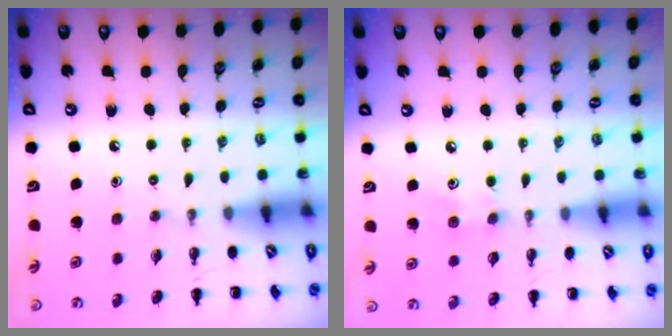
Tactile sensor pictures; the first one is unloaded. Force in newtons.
{"total": 6.2, "press": 6.1, "slide": 1.3}